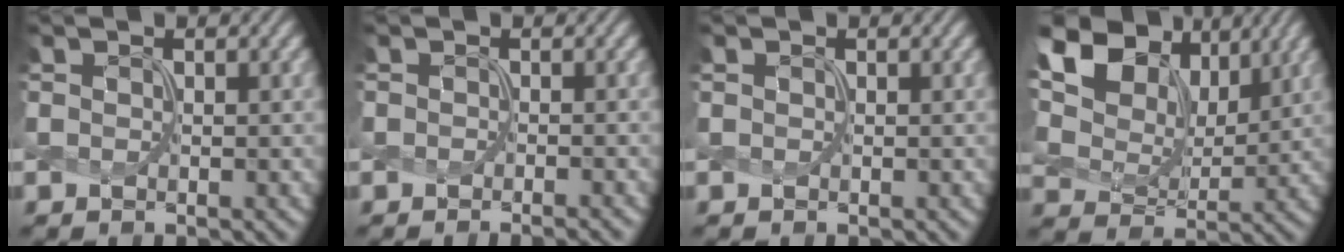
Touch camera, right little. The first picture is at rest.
{"total": 1.0, "force": [-1.0, 0.0, 0.3], "torque": [0.005, -0.012, -0.011]}
{"total": 0.0}
{"total": 11.7, "force": [6.2, 7.5, 6.5], "torque": [-0.158, 0.026, 0.091]}